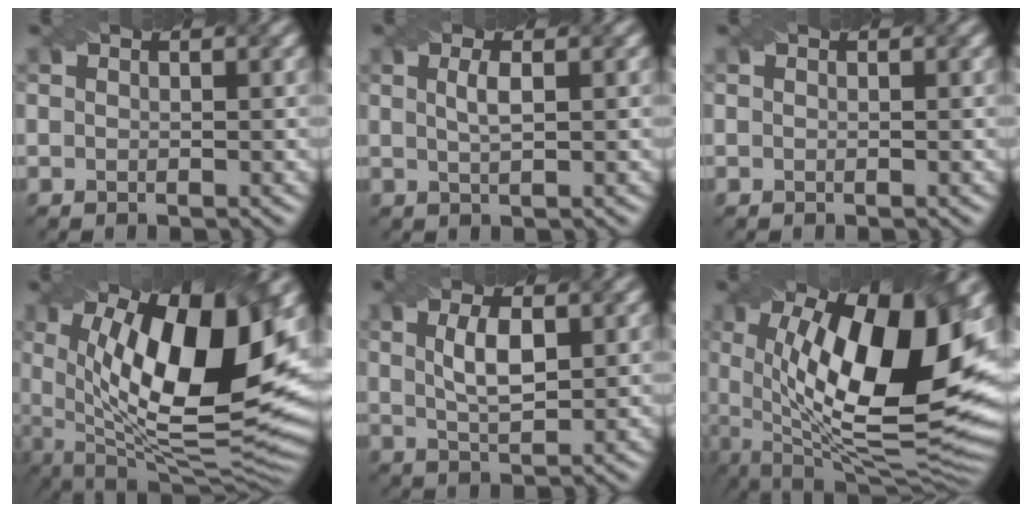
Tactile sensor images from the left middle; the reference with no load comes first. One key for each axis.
{"total": 1.6, "fx": 0.2, "fy": 0.4, "fz": 1.6, "tx": -0.028, "ty": 0.004, "tz": 0.004}
{"total": 0.0}
{"total": 16.4, "fx": 3.3, "fy": 6.3, "fz": 14.7, "tx": -0.223, "ty": -0.007, "tz": 0.048}
{"total": 3.6, "fx": 0.6, "fy": 1.3, "fz": 3.3, "tx": -0.068, "ty": 0.002, "tz": 0.016}
{"total": 17.5, "fx": 2.8, "fy": 6.6, "fz": 15.9, "tx": -0.233, "ty": 0.000, "tz": 0.040}